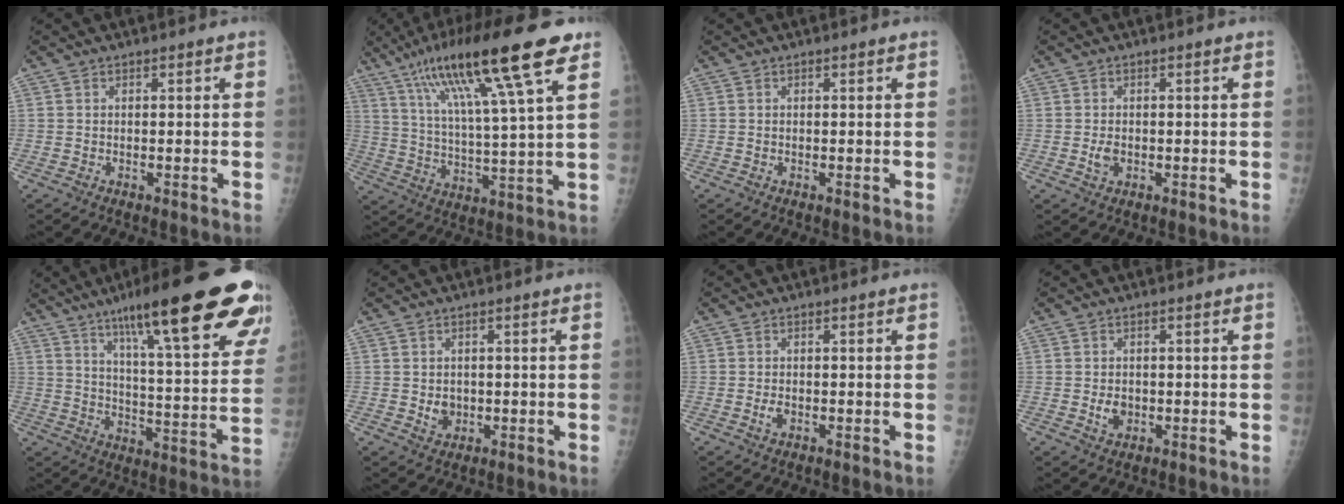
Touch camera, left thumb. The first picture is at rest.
{"total": 20.7, "force": [11.4, 2.6, 17.1], "torque": [-0.289, -0.014, 0.194]}
{"total": 0.0}
{"total": 2.3, "force": [-0.5, 1.6, 1.6], "torque": [-0.025, 0.000, -0.008]}
{"total": 28.5, "force": [17.2, 4.7, 22.2], "torque": [-0.296, -0.043, 0.248]}
{"total": 3.1, "force": [-0.3, 2.6, 1.6], "torque": [-0.011, 0.001, 0.002]}
{"total": 1.7, "force": [-0.5, 1.1, 1.3], "torque": [-0.021, 0.000, -0.010]}
{"total": 3.1, "force": [-0.5, 2.4, 1.9], "torque": [-0.023, 0.001, -0.005]}